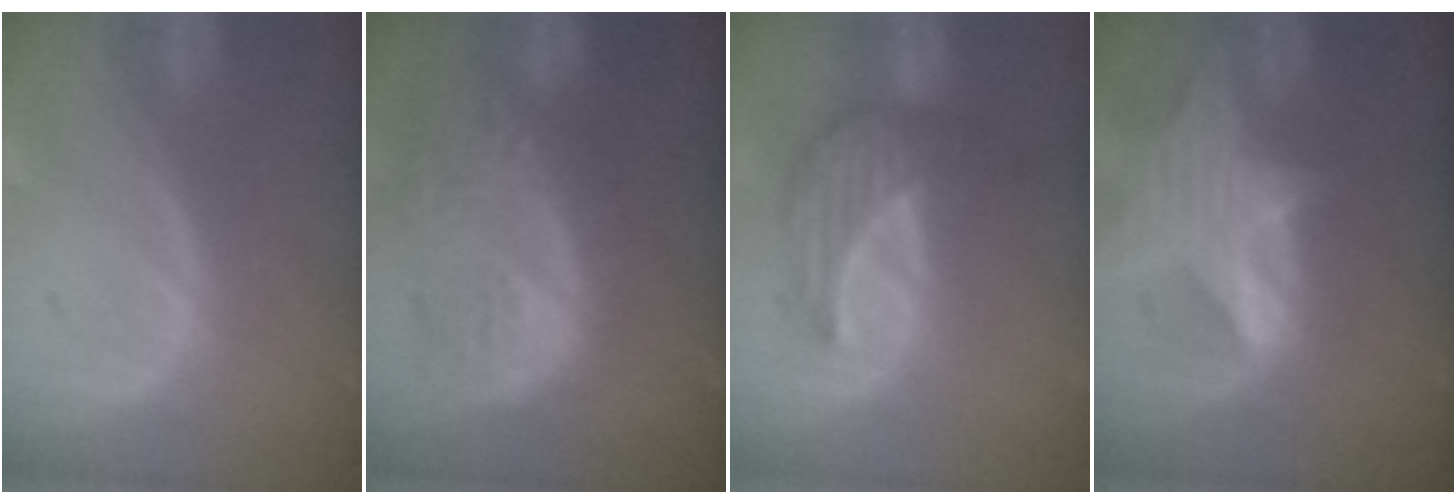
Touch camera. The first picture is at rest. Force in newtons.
{"total": 12.1, "press": 10.8, "slide": 5.5}
{"total": 7.0, "press": 6.6, "slide": 2.3}
{"total": 8.4, "press": 7.6, "slide": 3.6}